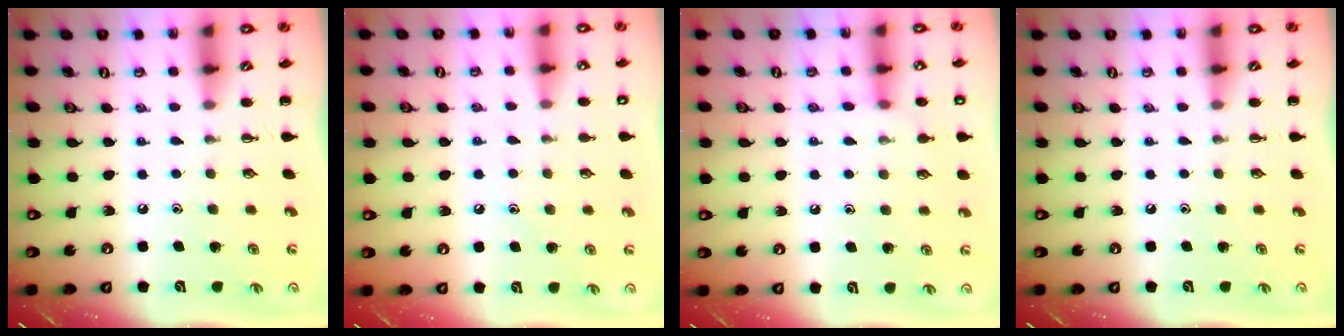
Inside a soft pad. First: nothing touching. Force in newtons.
{"total": 7.0, "press": 6.8, "slide": 1.8}
{"total": 7.8, "press": 7.5, "slide": 2.2}
{"total": 0.0}